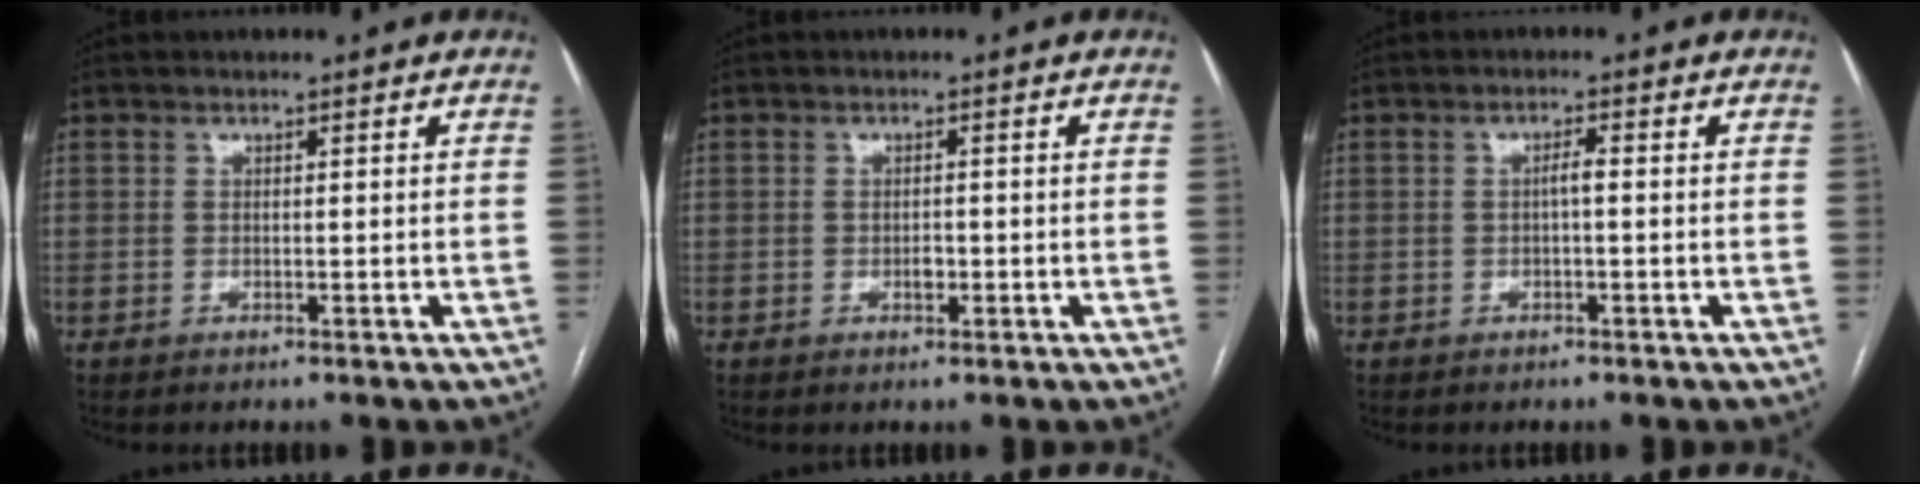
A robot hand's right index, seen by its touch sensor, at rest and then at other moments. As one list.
[{"total": 1.3, "force": [-0.5, 0.7, 1.1], "torque": [-0.019, 0.002, -0.006]}, {"total": 1.5, "force": [-0.2, 0.2, 1.5], "torque": [-0.026, 0.004, -0.002]}]